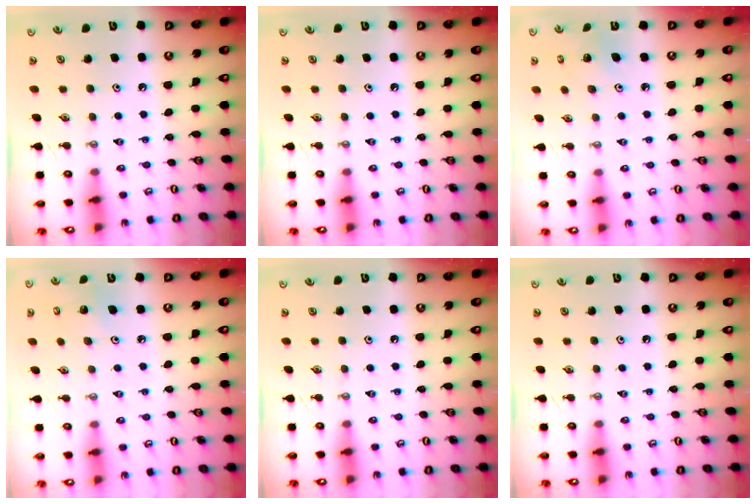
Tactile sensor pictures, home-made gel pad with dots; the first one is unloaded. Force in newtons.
{"total": 0.0}
{"total": 2.4, "press": 2.4, "slide": 0.1}
{"total": 5.0, "press": 4.5, "slide": 2.3}
{"total": 0.0}
{"total": 0.0}